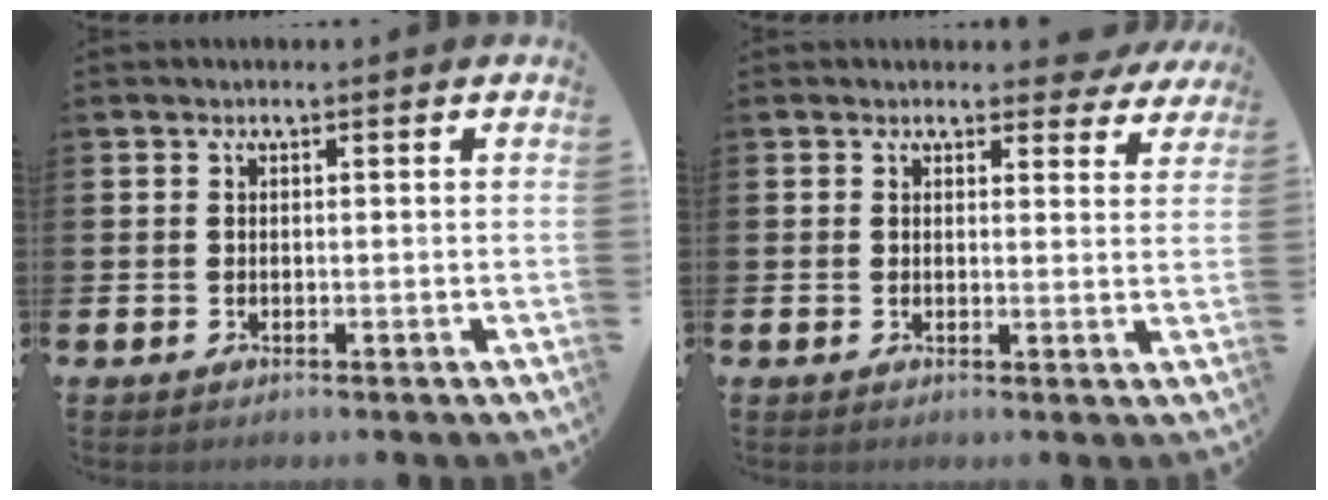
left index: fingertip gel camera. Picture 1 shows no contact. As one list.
[{"total": 2.3, "force": [2.1, 0.9, 0.3], "torque": [0.006, -0.008, 0.034]}]